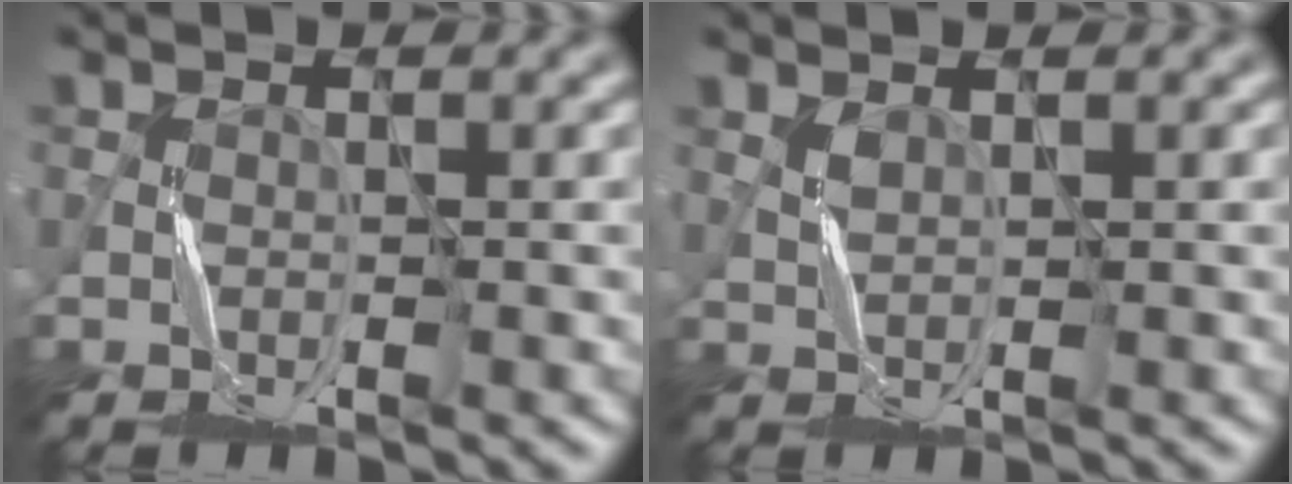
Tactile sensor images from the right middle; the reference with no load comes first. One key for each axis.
{"total": 0.6, "fx": 0.5, "fy": 0.2, "fz": 0.2, "tx": -0.012, "ty": 0.000, "tz": 0.015}